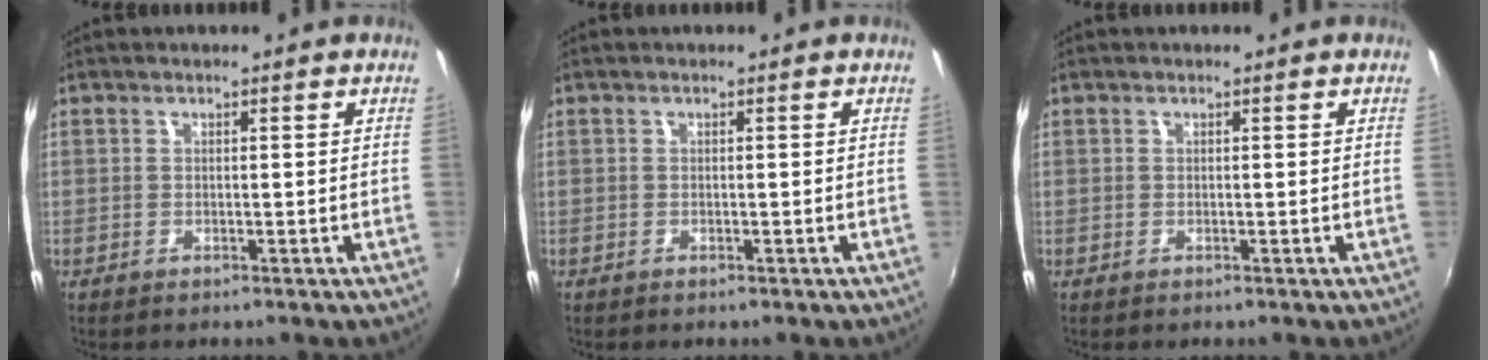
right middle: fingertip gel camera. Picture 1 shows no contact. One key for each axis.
{"total": 0.0}
{"total": 0.0}